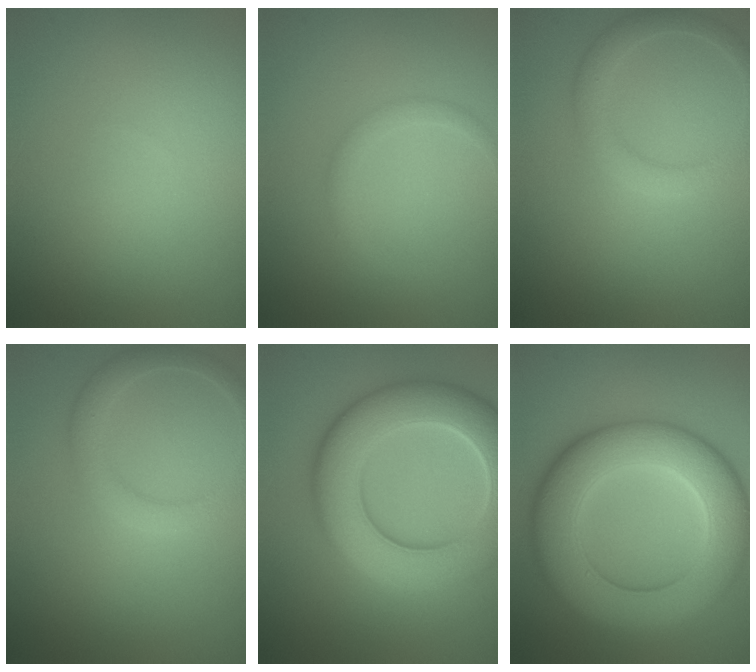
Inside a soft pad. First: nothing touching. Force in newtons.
{"total": 1.4, "press": 1.4, "slide": 0.0}
{"total": 2.5, "press": 2.5, "slide": 0.0}
{"total": 2.5, "press": 2.5, "slide": 0.0}
{"total": 10.3, "press": 10.3, "slide": 0.4}
{"total": 11.2, "press": 11.2, "slide": 0.3}